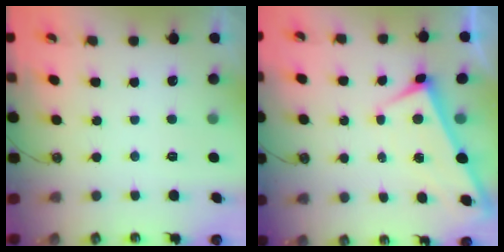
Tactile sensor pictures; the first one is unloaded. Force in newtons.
{"total": 1.8, "press": 1.8, "slide": 0.1}